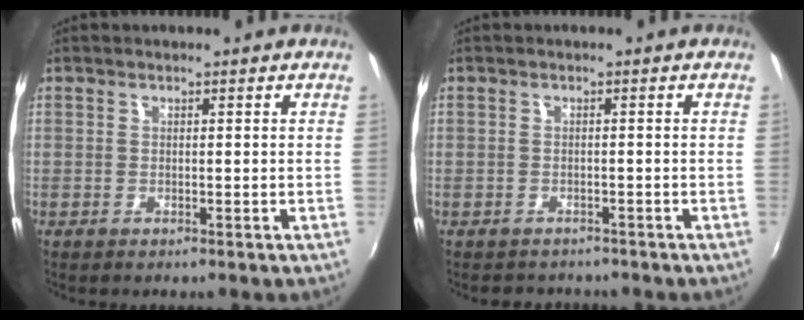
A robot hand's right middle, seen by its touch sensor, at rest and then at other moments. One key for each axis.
{"total": 2.7, "fx": -2.3, "fy": 1.5, "fz": 0.1, "tx": -0.006, "ty": 0.000, "tz": -0.035}